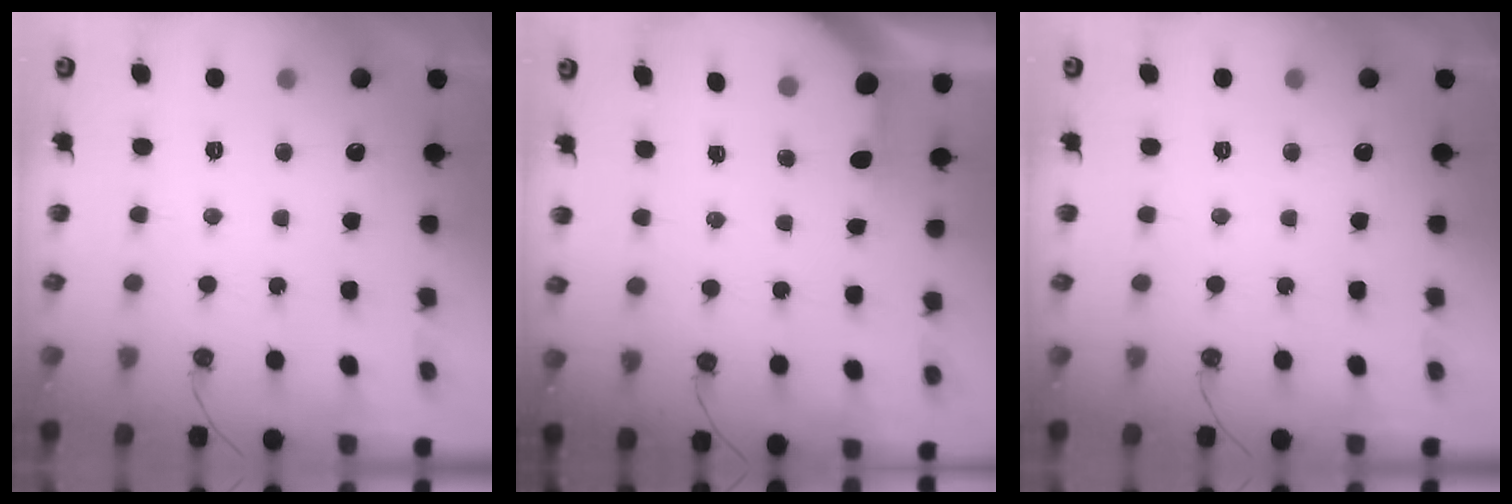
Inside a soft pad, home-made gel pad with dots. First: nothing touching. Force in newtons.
{"total": 2.7, "press": 2.6, "slide": 0.3}
{"total": 0.0}